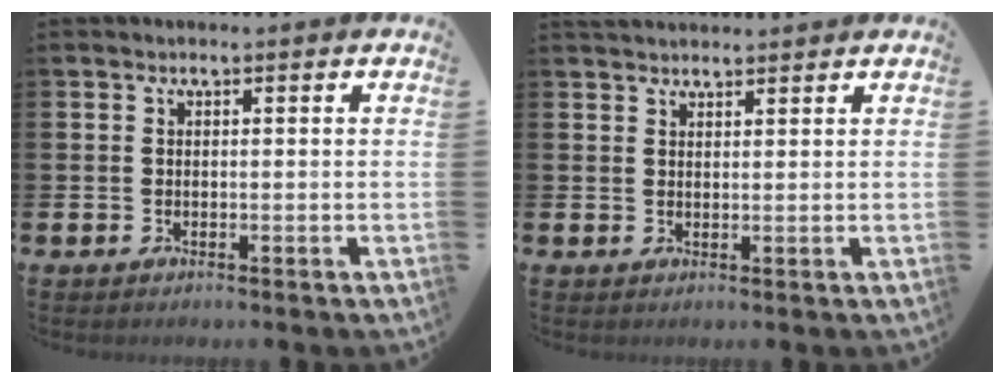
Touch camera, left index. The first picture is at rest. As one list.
[{"total": 2.1, "force": [2.1, 0.5, 0.2], "torque": [0.004, -0.006, 0.035]}]